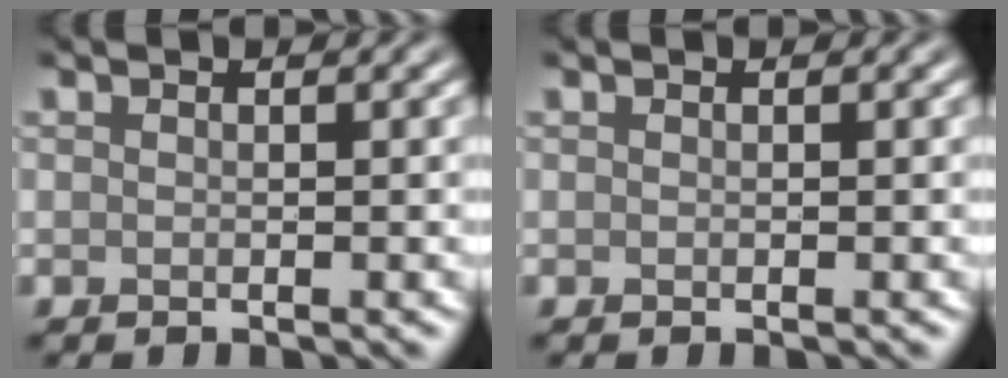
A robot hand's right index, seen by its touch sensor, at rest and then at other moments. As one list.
[{"total": 0.0}]